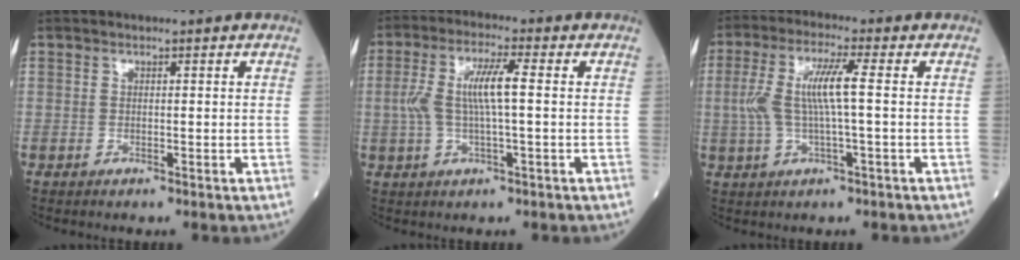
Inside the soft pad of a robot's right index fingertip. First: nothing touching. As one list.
[{"total": 7.4, "force": [0.4, 1.1, 7.3], "torque": [-0.157, 0.013, 0.006]}, {"total": 7.7, "force": [0.4, 0.7, 7.6], "torque": [-0.166, 0.015, 0.006]}]